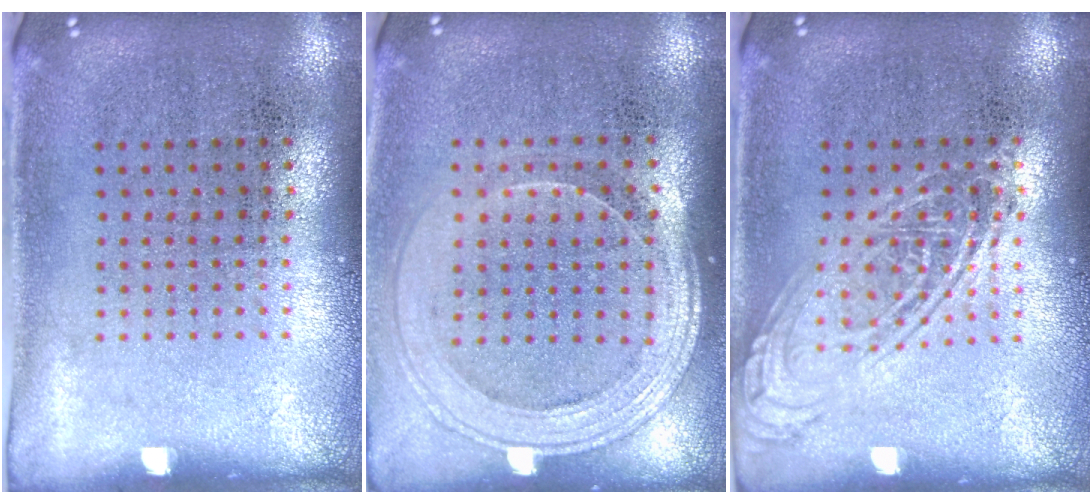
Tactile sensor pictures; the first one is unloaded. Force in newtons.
{"total": 1.8, "press": 1.6, "slide": 0.7}
{"total": 2.6, "press": 2.6, "slide": 0.3}